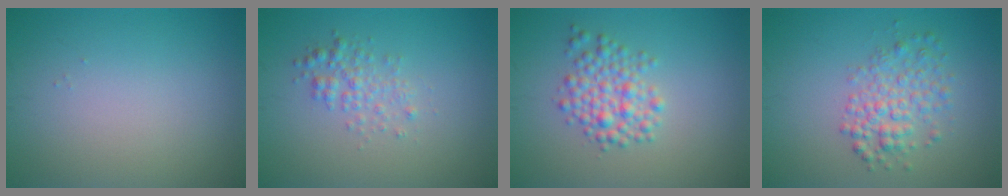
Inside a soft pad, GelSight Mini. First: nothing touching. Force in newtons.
{"total": 2.0, "press": 2.0, "slide": 0.1}
{"total": 3.4, "press": 3.4, "slide": 0.1}
{"total": 3.4, "press": 3.4, "slide": 0.1}